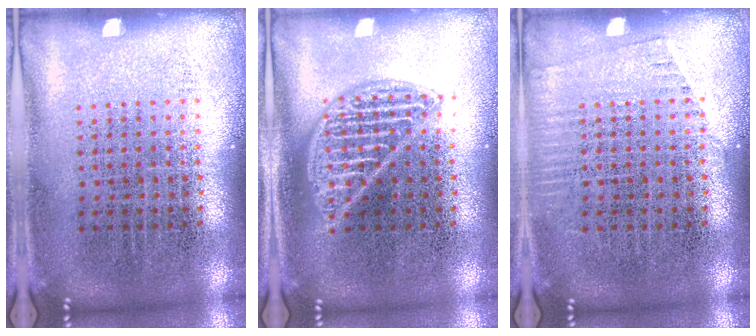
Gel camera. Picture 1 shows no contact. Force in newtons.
{"total": 2.2, "press": 2.2, "slide": 0.2}
{"total": 1.1, "press": 1.1, "slide": 0.2}